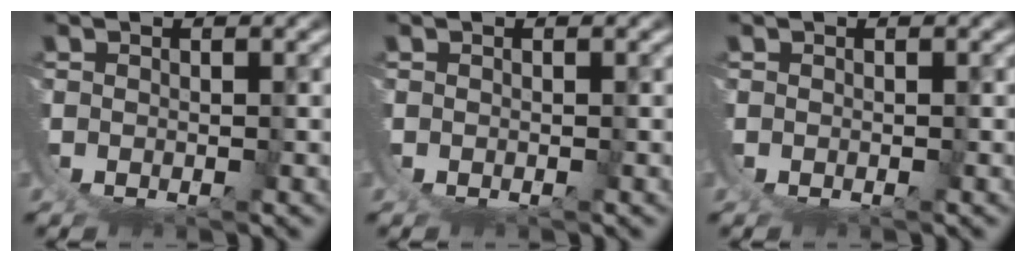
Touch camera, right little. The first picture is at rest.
{"total": 0.0}
{"total": 0.0}